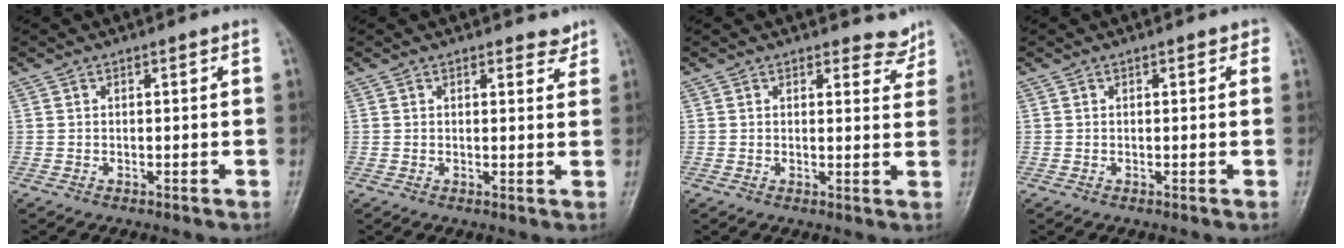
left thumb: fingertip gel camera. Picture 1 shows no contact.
{"total": 2.3, "force": [1.9, 1.0, 0.7], "torque": [0.010, -0.012, 0.019]}
{"total": 3.8, "force": [3.4, 1.7, 0.4], "torque": [0.020, -0.027, 0.031]}
{"total": 1.1, "force": [0.4, 0.7, 0.7], "torque": [0.000, 0.001, 0.002]}